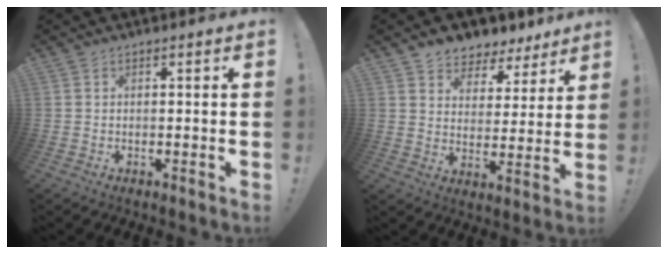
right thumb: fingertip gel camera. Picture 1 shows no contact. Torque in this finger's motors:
{"motor_torque": [0.73, 0.97, 0.17, 0.07, 0.00]}